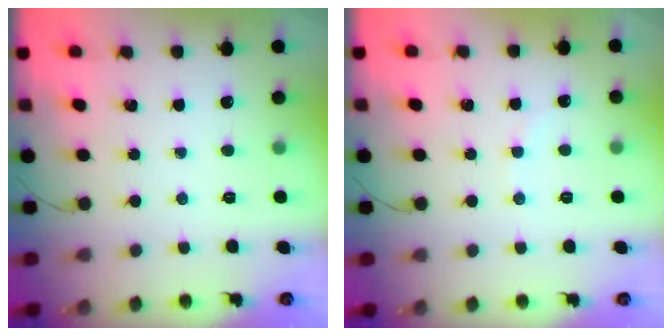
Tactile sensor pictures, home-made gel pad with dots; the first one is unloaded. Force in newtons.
{"total": 2.8, "press": 2.7, "slide": 0.7}